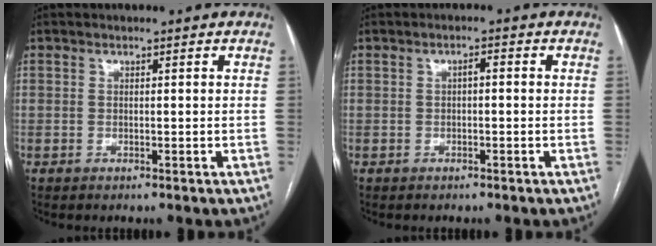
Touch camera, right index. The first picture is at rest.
{"total": 1.2, "force": [0.0, 0.4, 1.1], "torque": [-0.018, 0.004, -0.001]}